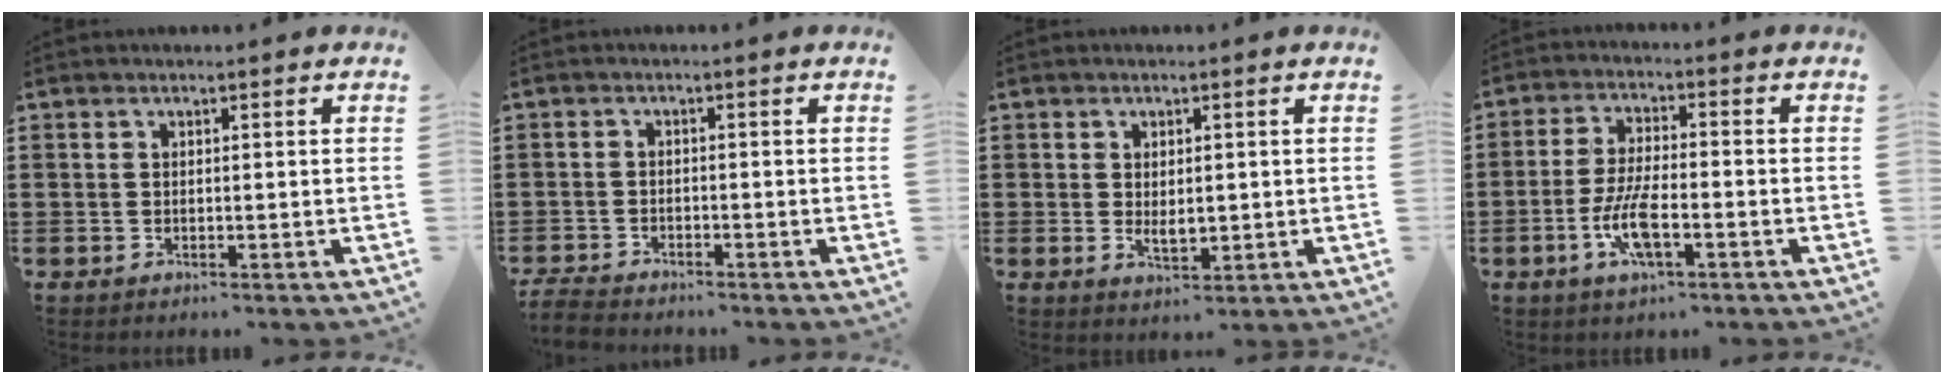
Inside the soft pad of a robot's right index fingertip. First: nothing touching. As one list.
[{"total": 2.6, "force": [-2.6, 0.3, 0.4], "torque": [-0.016, -0.001, -0.058]}, {"total": 2.7, "force": [0.1, 1.4, 2.3], "torque": [-0.035, 0.000, 0.000]}, {"total": 7.2, "force": [-2.7, 2.2, 6.4], "torque": [-0.143, -0.013, -0.055]}]